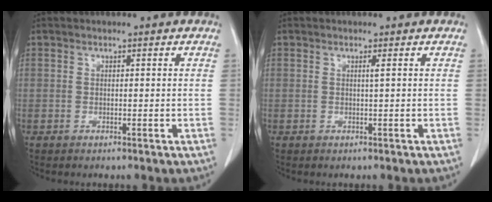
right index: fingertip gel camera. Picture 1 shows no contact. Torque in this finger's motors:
{"motor_torque": [0.06, 0.02, 0.06, 0.00]}